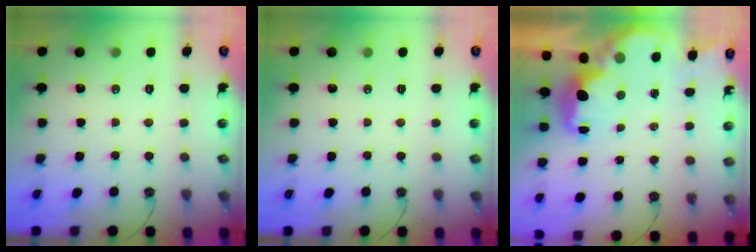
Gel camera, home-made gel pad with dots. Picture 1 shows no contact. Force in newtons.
{"total": 0.0}
{"total": 3.4, "press": 3.3, "slide": 0.4}